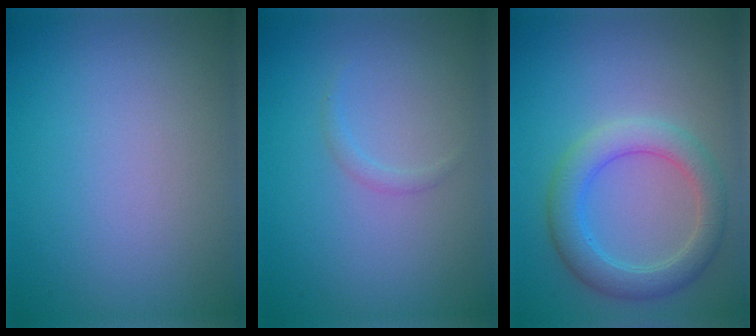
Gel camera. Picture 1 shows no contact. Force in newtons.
{"total": 0.7, "press": 0.7, "slide": 0.1}
{"total": 4.2, "press": 4.2, "slide": 0.2}